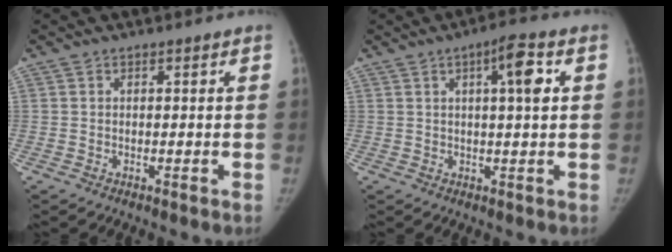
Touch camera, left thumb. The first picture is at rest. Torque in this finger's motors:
{"motor_torque": [0.25, 0.18, 0.77, -0.39, 0.16]}